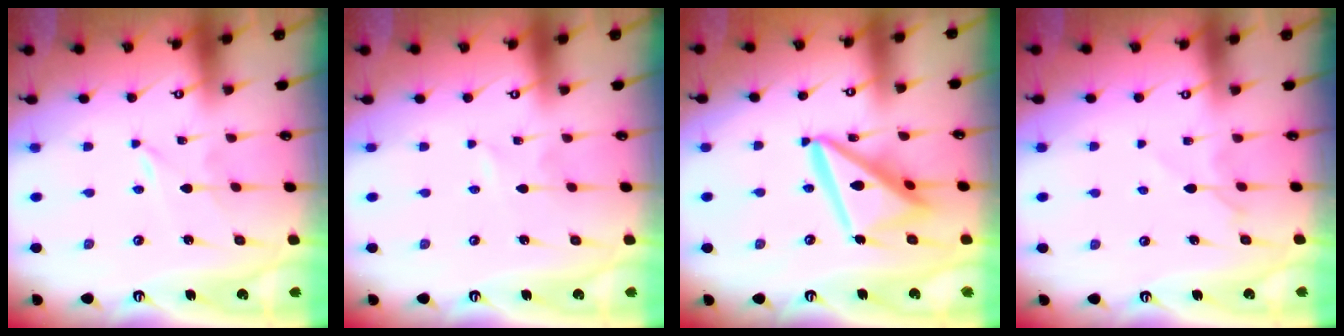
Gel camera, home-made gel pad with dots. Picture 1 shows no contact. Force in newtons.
{"total": 0.0}
{"total": 16.0, "press": 15.9, "slide": 1.8}
{"total": 5.5, "press": 5.4, "slide": 0.8}